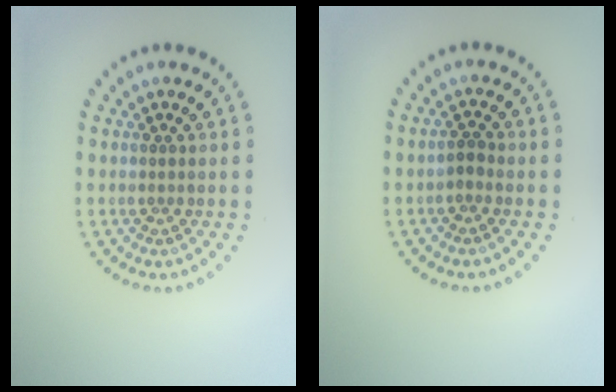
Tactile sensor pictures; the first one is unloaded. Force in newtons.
{"total": 0.9, "press": 0.8, "slide": 0.5}